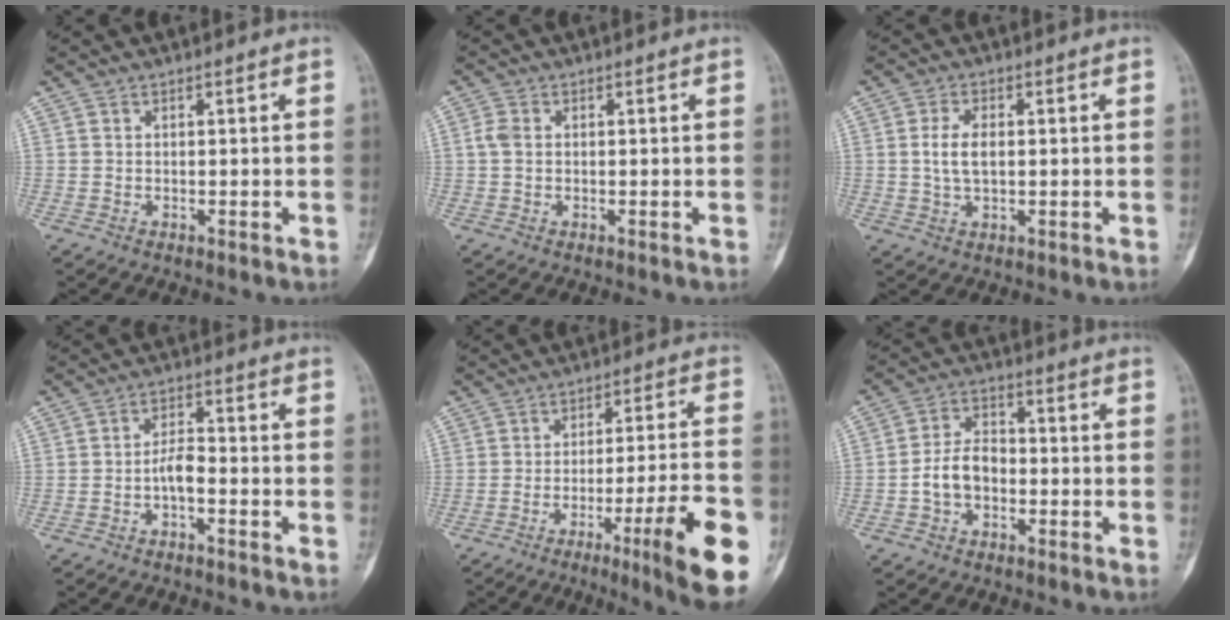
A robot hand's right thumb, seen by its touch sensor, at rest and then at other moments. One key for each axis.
{"total": 2.2, "fx": 0.1, "fy": 1.5, "fz": 1.5, "tx": -0.040, "ty": 0.003, "tz": 0.000}
{"total": 5.0, "fx": 0.3, "fy": 2.7, "fz": 4.2, "tx": -0.088, "ty": 0.003, "tz": 0.007}
{"total": 3.8, "fx": -1.5, "fy": 1.4, "fz": 3.1, "tx": -0.051, "ty": 0.022, "tz": -0.032}
{"total": 17.8, "fx": -7.5, "fy": 1.9, "fz": 16.0, "tx": -0.197, "ty": 0.019, "tz": -0.104}
{"total": 7.0, "fx": -1.8, "fy": 4.8, "fz": 4.7, "tx": -0.078, "ty": 0.029, "tz": -0.042}